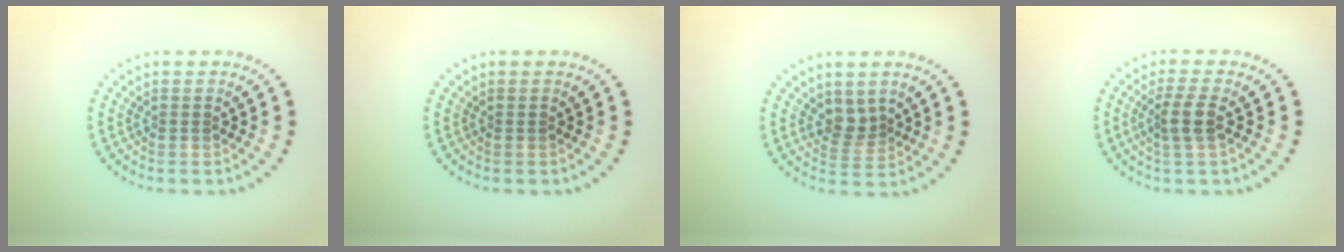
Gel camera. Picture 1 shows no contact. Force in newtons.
{"total": 0.0}
{"total": 2.0, "press": 1.6, "slide": 1.2}
{"total": 2.3, "press": 2.0, "slide": 1.2}